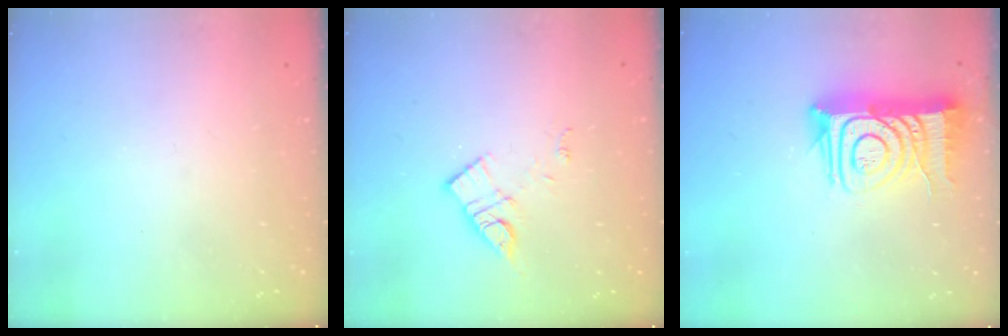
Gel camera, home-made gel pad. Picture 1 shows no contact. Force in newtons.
{"total": 10.4, "press": 10.4, "slide": 0.6}
{"total": 15.9, "press": 15.8, "slide": 1.6}